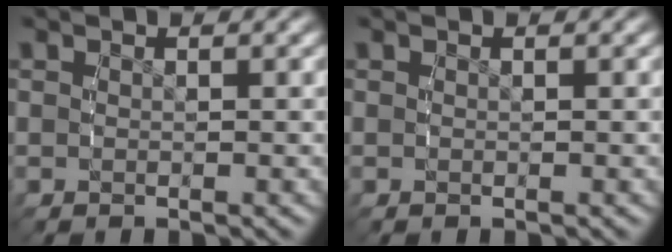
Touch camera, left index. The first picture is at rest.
{"total": 0.0}